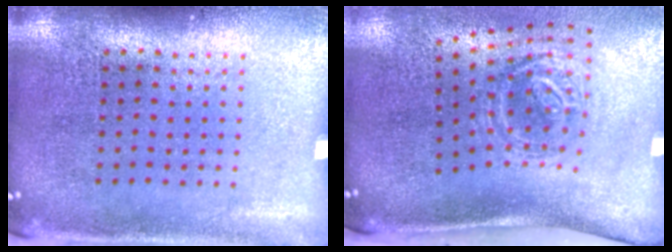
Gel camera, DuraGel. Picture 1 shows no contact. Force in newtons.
{"total": 1.8, "press": 1.2, "slide": 1.3}